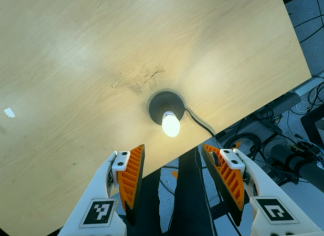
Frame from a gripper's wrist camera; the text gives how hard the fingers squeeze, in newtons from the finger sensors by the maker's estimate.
{"total": 0.0}